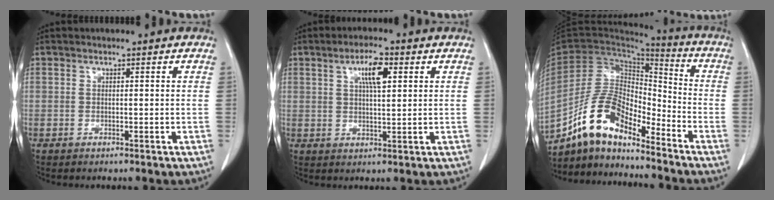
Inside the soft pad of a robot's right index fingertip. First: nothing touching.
{"total": 5.5, "force": [2.2, 1.3, 4.9], "torque": [-0.089, 0.004, 0.037]}
{"total": 12.4, "force": [-9.9, 4.2, 6.1], "torque": [-0.121, 0.031, -0.185]}